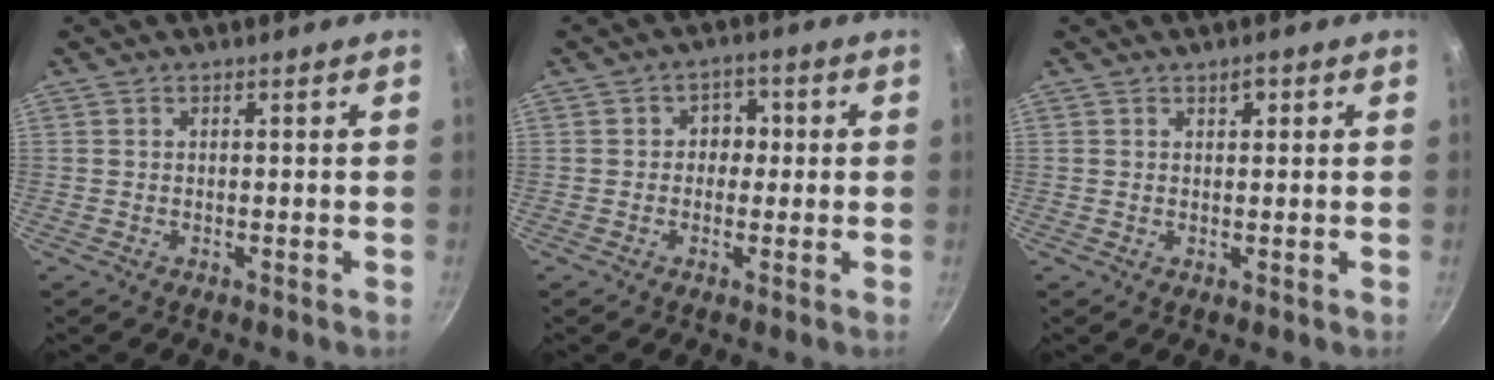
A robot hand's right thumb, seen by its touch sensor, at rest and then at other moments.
{"total": 4.1, "force": [0.0, 3.6, 1.9], "torque": [0.010, 0.006, -0.007]}
{"total": 1.8, "force": [0.8, 1.1, 1.2], "torque": [-0.008, -0.005, 0.010]}